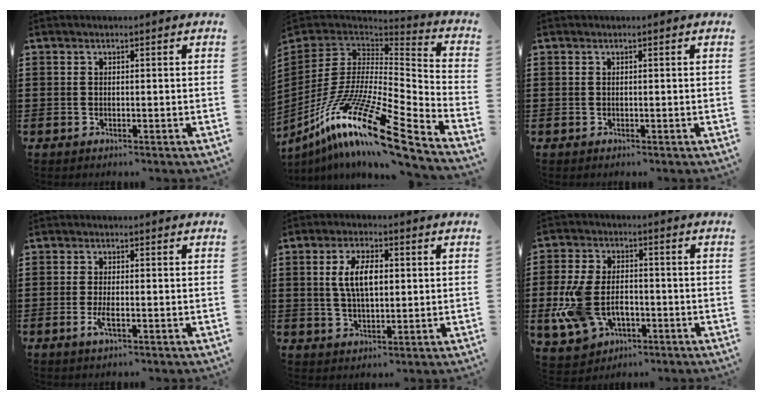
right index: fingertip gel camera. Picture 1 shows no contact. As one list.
[{"total": 19.7, "force": [-11.9, 4.0, 15.2], "torque": [-0.316, 0.023, -0.224]}, {"total": 0.0}, {"total": 2.6, "force": [-0.9, 0.6, 2.4], "torque": [-0.054, -0.007, -0.021]}, {"total": 6.5, "force": [1.0, 2.8, 5.7], "torque": [-0.108, 0.008, 0.014]}, {"total": 9.6, "force": [-2.2, 6.3, 6.9], "torque": [-0.176, 0.005, -0.044]}]